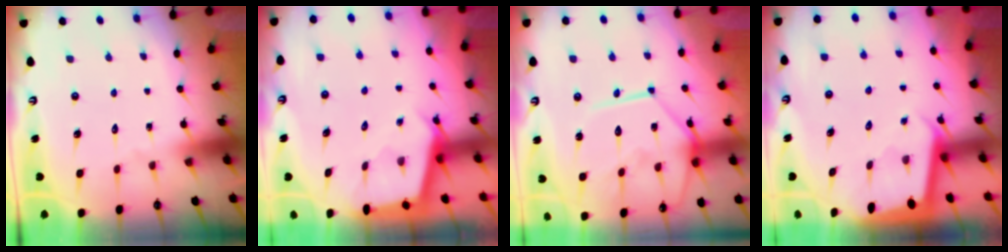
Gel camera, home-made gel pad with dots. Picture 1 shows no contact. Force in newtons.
{"total": 2.6, "press": 2.6, "slide": 0.5}
{"total": 16.8, "press": 16.7, "slide": 1.7}
{"total": 2.0, "press": 2.0, "slide": 0.1}